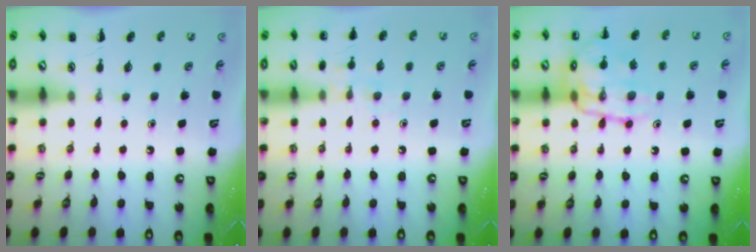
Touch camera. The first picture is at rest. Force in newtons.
{"total": 7.9, "press": 7.6, "slide": 2.0}
{"total": 15.9, "press": 15.9, "slide": 1.7}